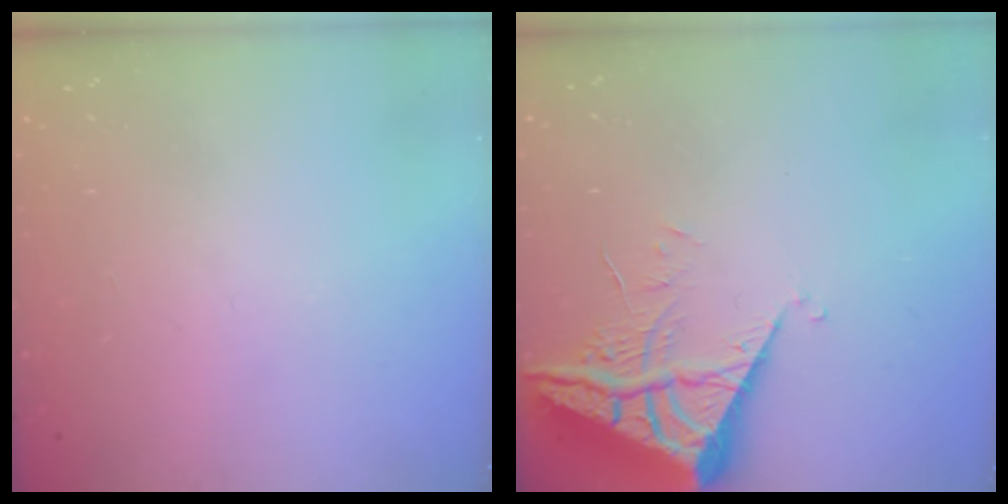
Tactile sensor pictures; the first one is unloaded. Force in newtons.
{"total": 6.6, "press": 6.6, "slide": 0.6}